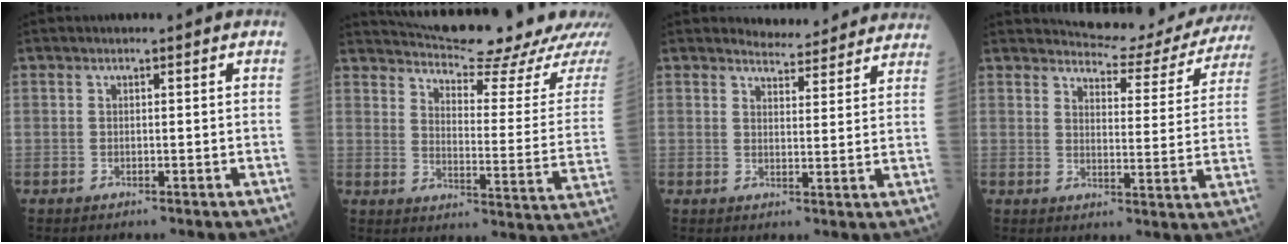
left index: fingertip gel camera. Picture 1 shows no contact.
{"total": 20.9, "force": [19.4, 1.6, 7.7], "torque": [-0.105, -0.064, 0.245]}
{"total": 8.4, "force": [8.3, 1.5, 0.4], "torque": [0.006, -0.001, 0.087]}
{"total": 14.2, "force": [13.9, 2.5, 2.1], "torque": [-0.012, -0.041, 0.147]}